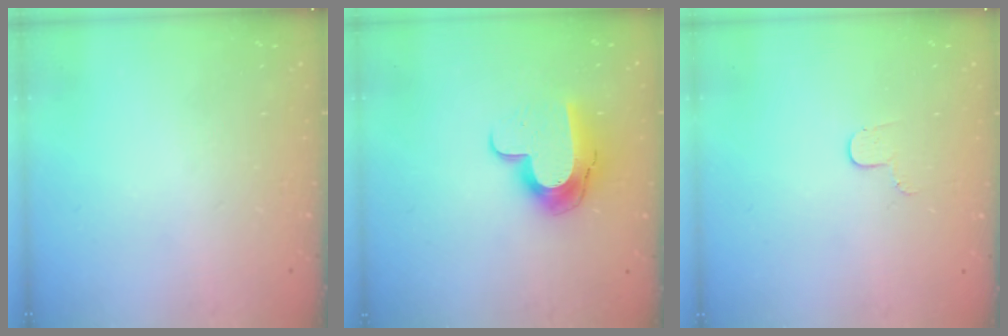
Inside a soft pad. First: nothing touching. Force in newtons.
{"total": 12.1, "press": 12.0, "slide": 0.9}
{"total": 3.4, "press": 3.4, "slide": 0.4}